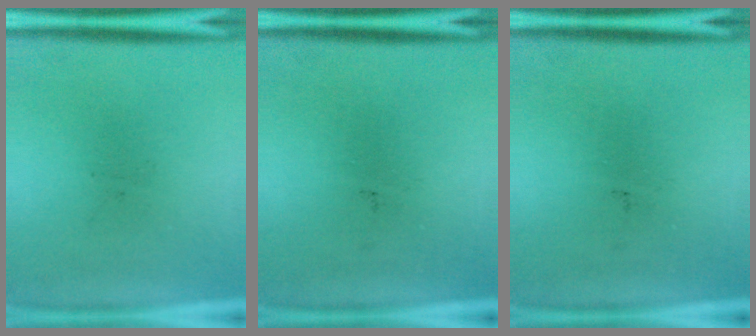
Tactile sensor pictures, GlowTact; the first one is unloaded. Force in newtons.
{"total": 0.0}
{"total": 0.0}